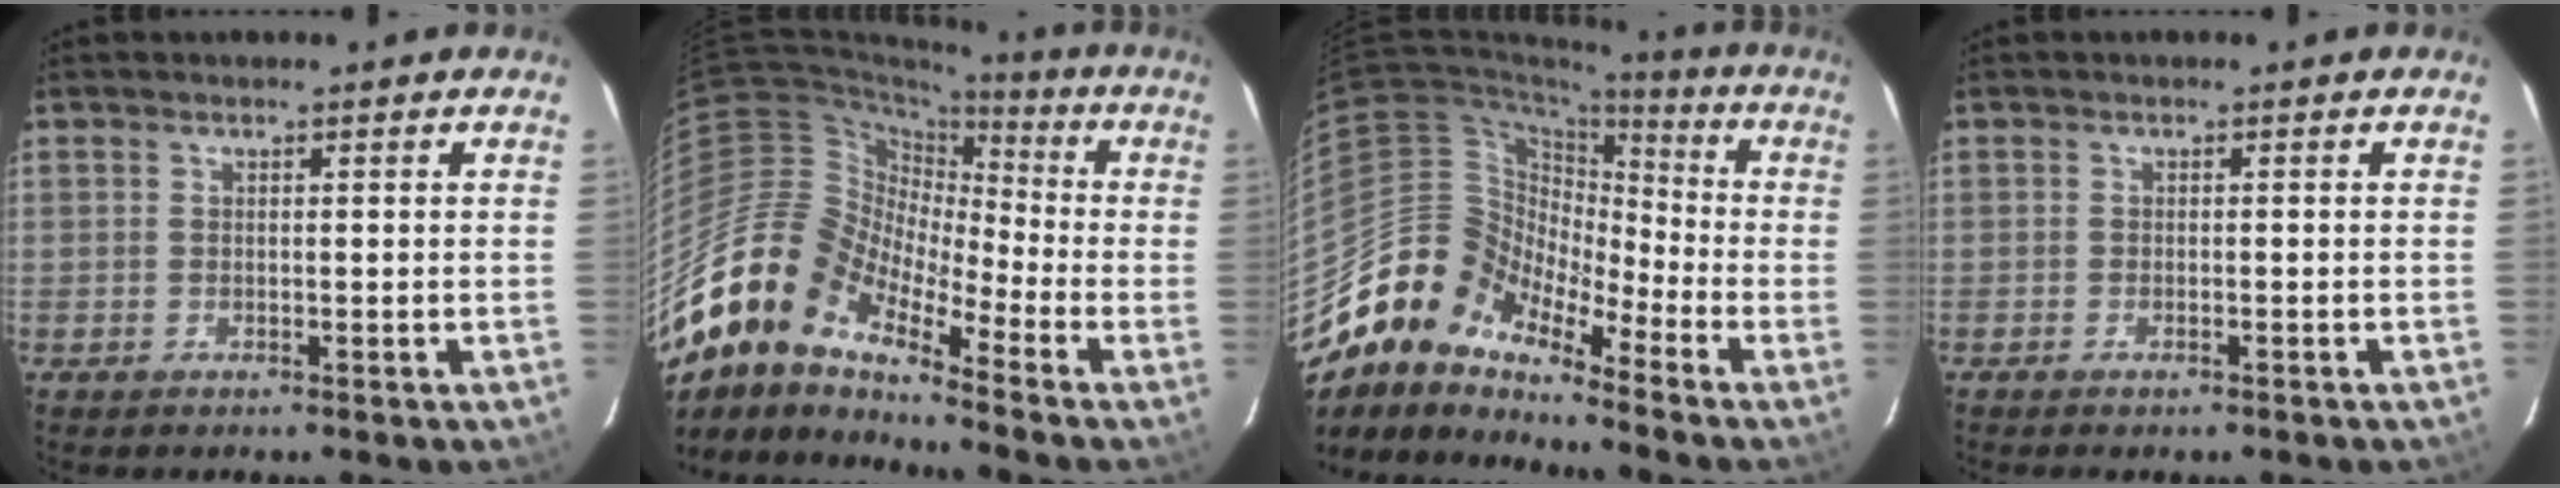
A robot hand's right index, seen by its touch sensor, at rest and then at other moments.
{"total": 18.7, "force": [-13.9, 6.8, 10.4], "torque": [-0.177, -0.021, -0.280]}
{"total": 13.0, "force": [-10.8, 5.7, 4.6], "torque": [-0.072, 0.017, -0.226]}
{"total": 1.3, "force": [-1.1, 0.4, 0.7], "torque": [-0.017, -0.001, -0.020]}